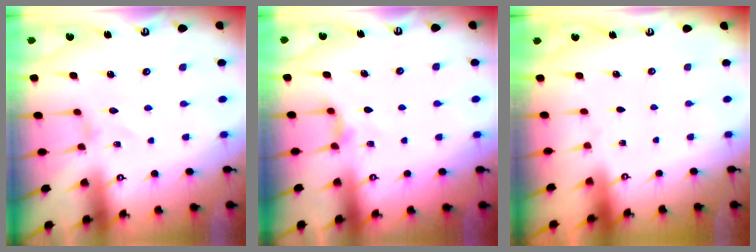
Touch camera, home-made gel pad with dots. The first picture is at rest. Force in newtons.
{"total": 4.3, "press": 4.3, "slide": 0.7}
{"total": 0.0}